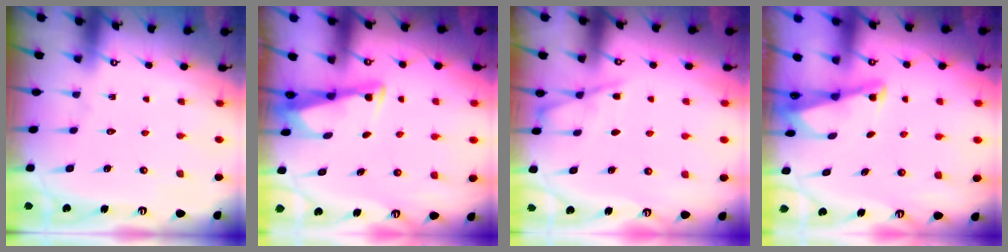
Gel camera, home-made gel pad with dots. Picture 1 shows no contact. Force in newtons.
{"total": 3.1, "press": 3.1, "slide": 0.5}
{"total": 5.0, "press": 5.0, "slide": 0.5}
{"total": 1.9, "press": 1.9, "slide": 0.4}